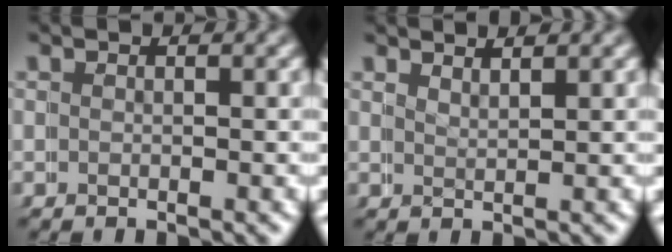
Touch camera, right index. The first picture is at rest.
{"total": 2.3, "force": [2.0, -1.0, -0.4], "torque": [0.006, -0.006, 0.040]}